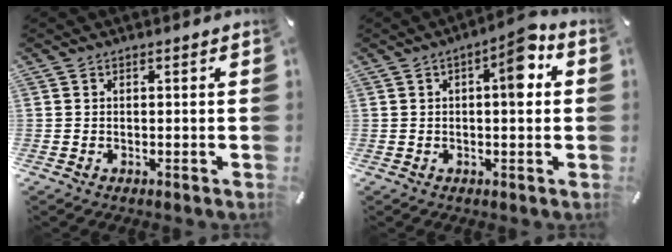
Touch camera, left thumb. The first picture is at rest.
{"total": 8.6, "force": [2.0, 3.0, 7.8], "torque": [-0.102, -0.004, 0.022]}